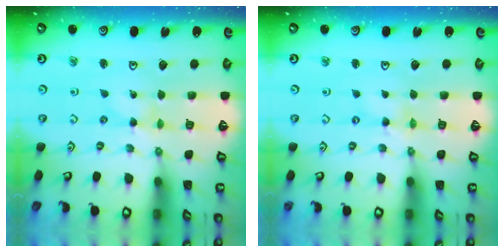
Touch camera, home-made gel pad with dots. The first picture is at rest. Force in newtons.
{"total": 1.2, "press": 1.2, "slide": 0.2}